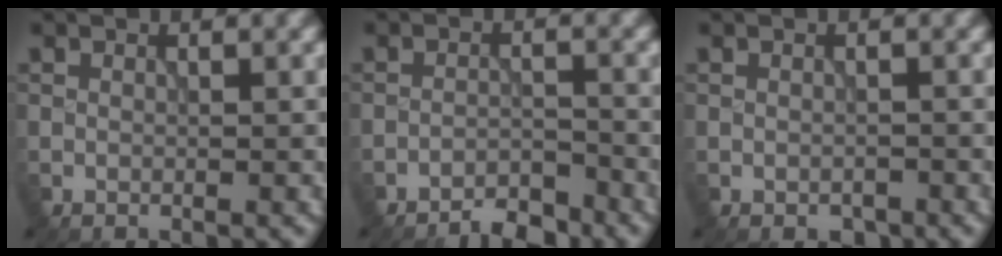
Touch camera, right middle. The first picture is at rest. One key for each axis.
{"total": 3.1, "fx": -2.9, "fy": 0.5, "fz": 0.9, "tx": -0.007, "ty": 0.004, "tz": -0.052}
{"total": 0.8, "fx": -0.5, "fy": 0.5, "fz": 0.4, "tx": -0.006, "ty": -0.003, "tz": -0.006}